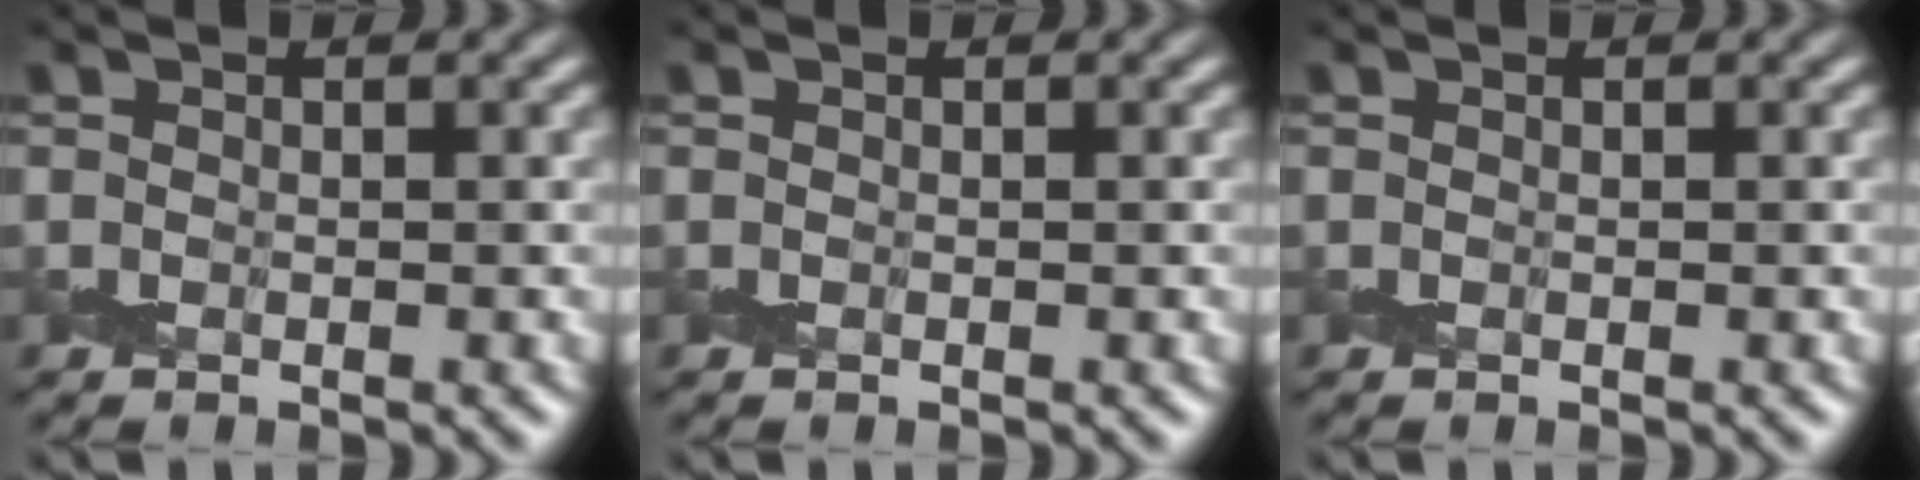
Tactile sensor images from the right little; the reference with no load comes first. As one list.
[{"total": 0.0}, {"total": 0.0}]